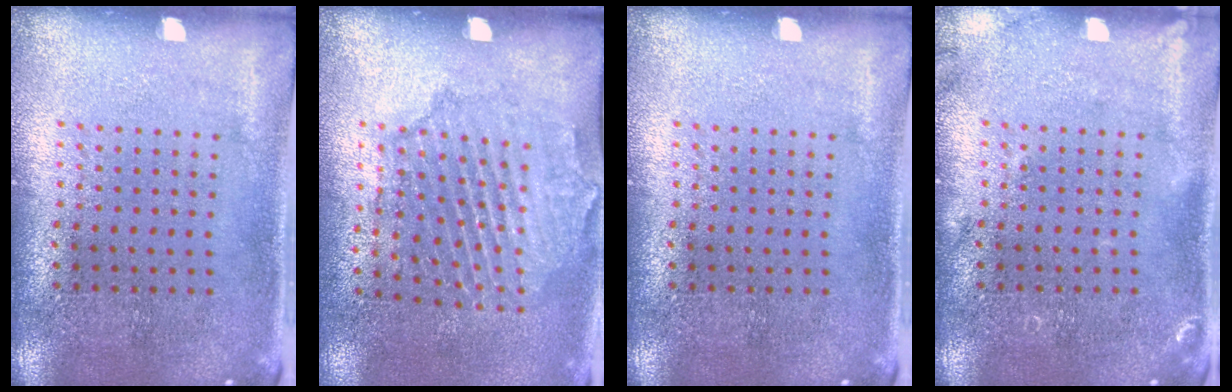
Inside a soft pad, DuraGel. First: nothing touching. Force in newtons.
{"total": 1.5, "press": 1.5, "slide": 0.4}
{"total": 0.0}
{"total": 1.2, "press": 1.2, "slide": 0.3}